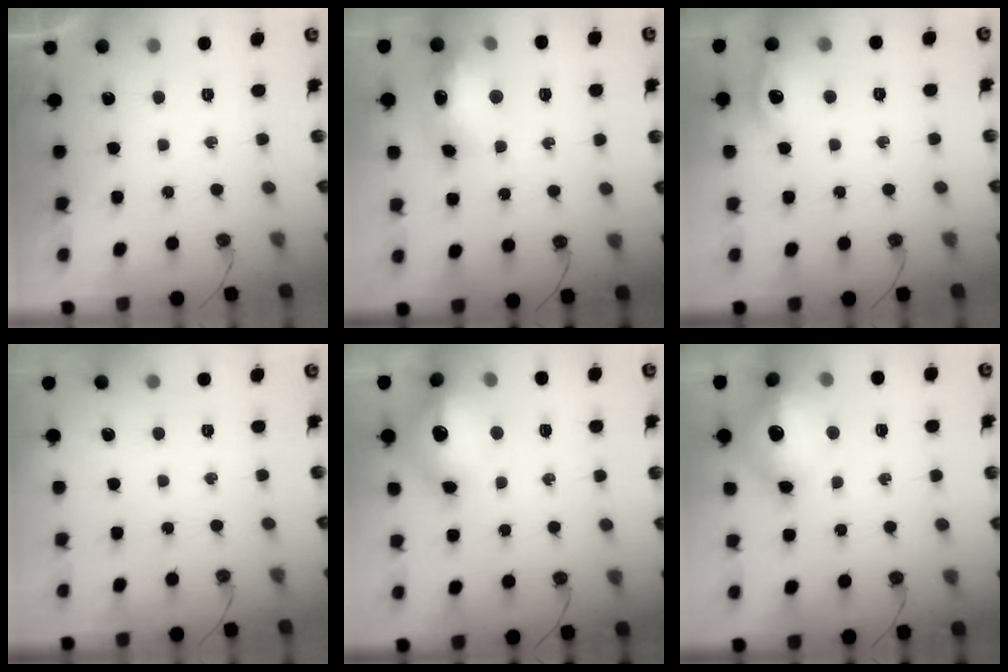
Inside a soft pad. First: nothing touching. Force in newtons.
{"total": 15.0, "press": 14.9, "slide": 1.5}
{"total": 9.8, "press": 9.7, "slide": 1.0}
{"total": 0.0}
{"total": 22.0, "press": 18.1, "slide": 12.6}
{"total": 16.4, "press": 16.3, "slide": 1.5}